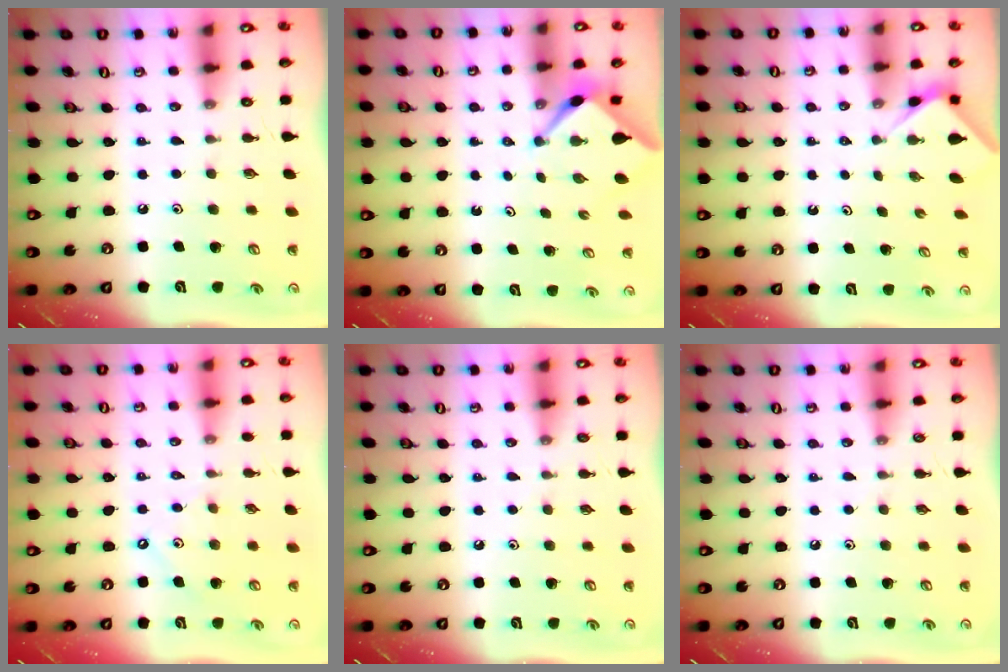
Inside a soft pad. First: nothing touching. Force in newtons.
{"total": 2.6, "press": 2.6, "slide": 0.3}
{"total": 2.0, "press": 1.9, "slide": 0.4}
{"total": 4.9, "press": 4.9, "slide": 0.6}
{"total": 2.6, "press": 2.6, "slide": 0.4}
{"total": 2.8, "press": 2.8, "slide": 0.4}